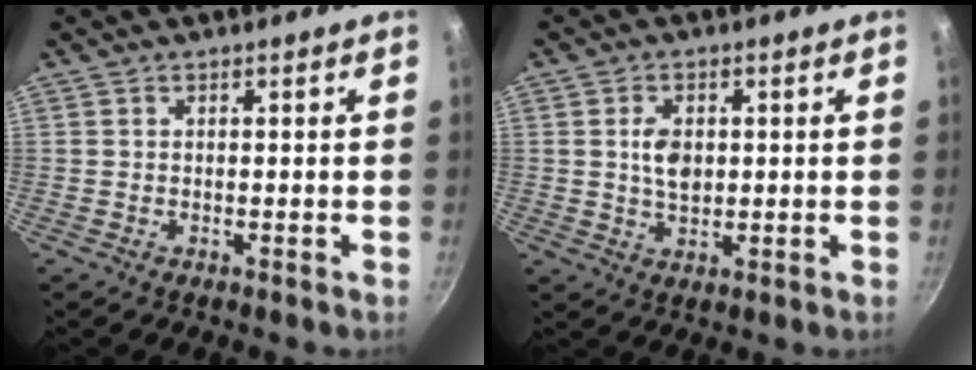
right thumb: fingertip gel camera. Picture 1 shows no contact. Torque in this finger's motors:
{"motor_torque": [0.46, 0.30, 0.23, 0.36, 0.05]}